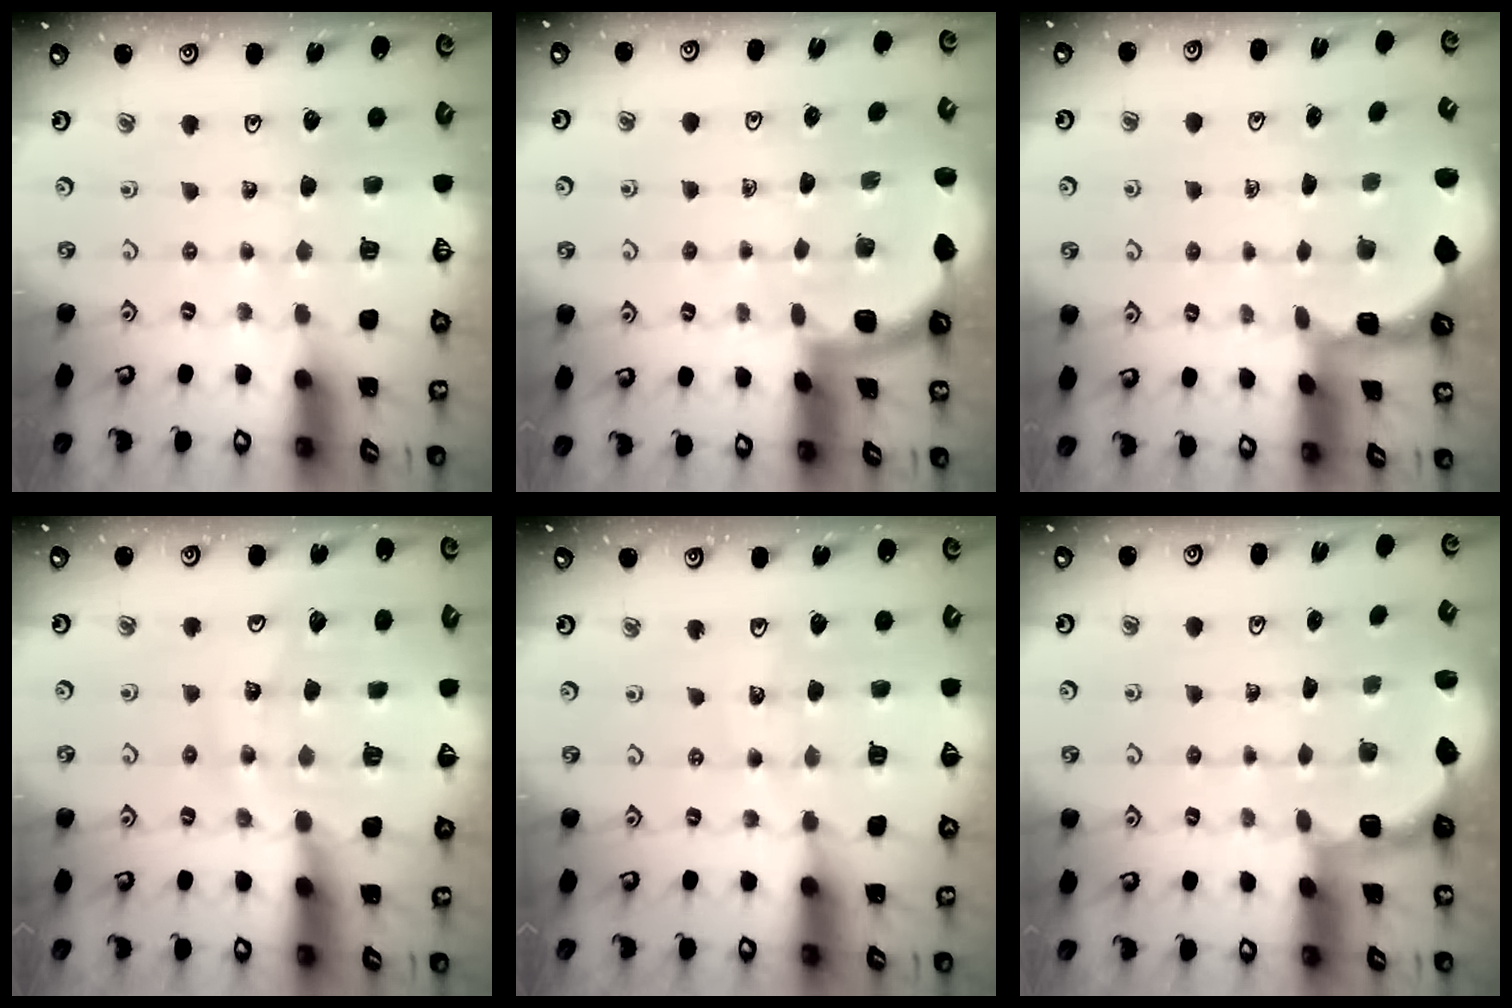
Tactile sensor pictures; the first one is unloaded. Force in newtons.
{"total": 1.9, "press": 1.9, "slide": 0.0}
{"total": 1.7, "press": 1.6, "slide": 0.4}
{"total": 11.9, "press": 11.8, "slide": 1.2}
{"total": 6.2, "press": 5.9, "slide": 2.1}
{"total": 2.7, "press": 2.2, "slide": 1.5}